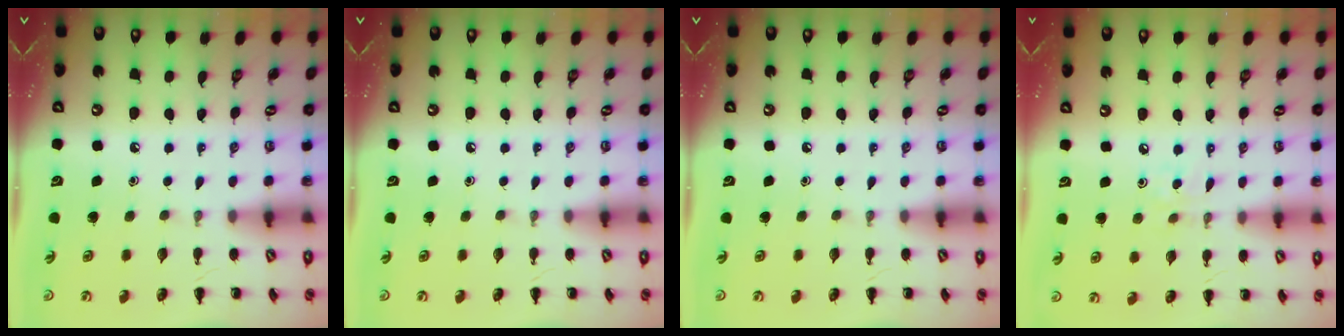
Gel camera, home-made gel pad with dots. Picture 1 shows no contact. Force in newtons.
{"total": 0.0}
{"total": 0.0}
{"total": 2.2, "press": 2.1, "slide": 0.6}